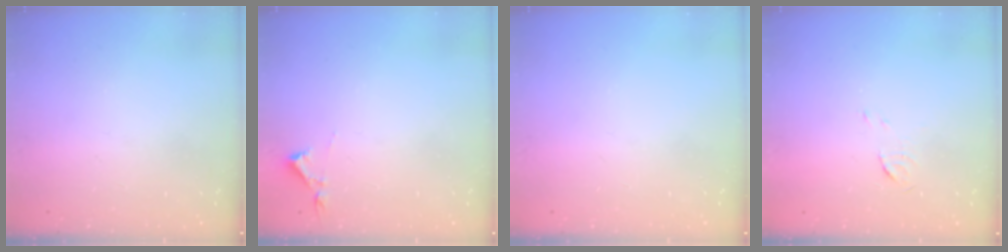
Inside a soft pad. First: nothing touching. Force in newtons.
{"total": 2.9, "press": 2.9, "slide": 0.5}
{"total": 0.0}
{"total": 3.9, "press": 3.7, "slide": 1.2}